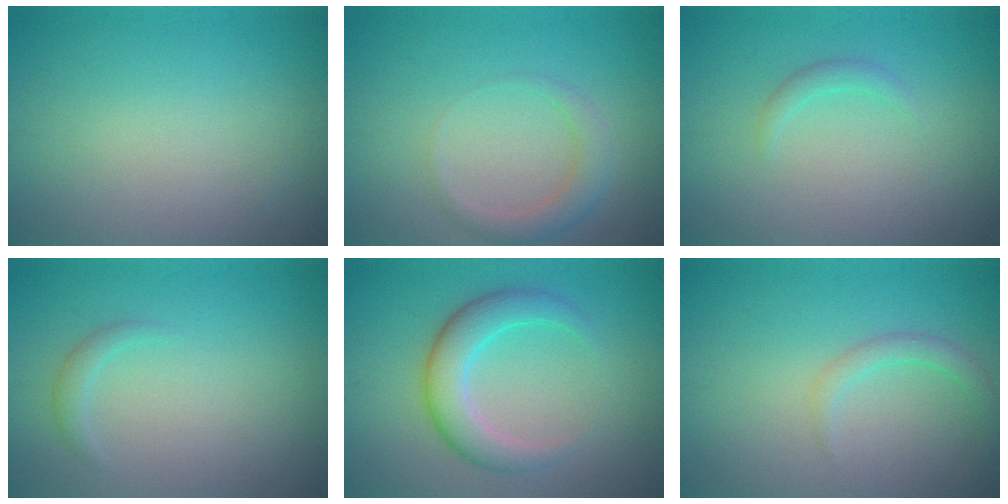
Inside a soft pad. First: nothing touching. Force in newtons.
{"total": 2.1, "press": 2.1, "slide": 0.1}
{"total": 1.2, "press": 1.2, "slide": 0.1}
{"total": 1.2, "press": 1.2, "slide": 0.0}
{"total": 4.6, "press": 4.6, "slide": 0.1}
{"total": 1.6, "press": 1.6, "slide": 0.1}